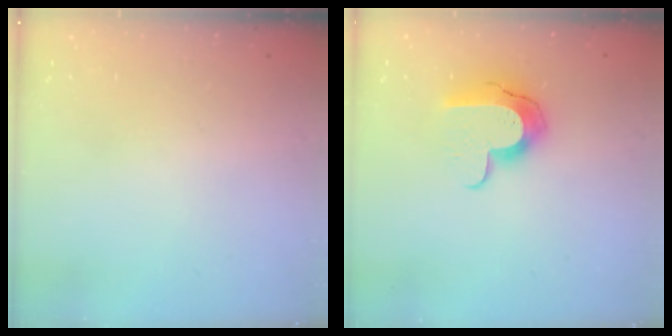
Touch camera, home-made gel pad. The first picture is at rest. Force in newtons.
{"total": 10.8, "press": 10.7, "slide": 0.7}